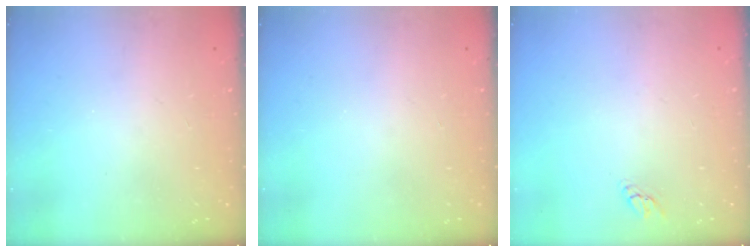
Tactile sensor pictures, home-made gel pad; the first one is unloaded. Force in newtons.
{"total": 0.0}
{"total": 2.9, "press": 2.9, "slide": 0.2}